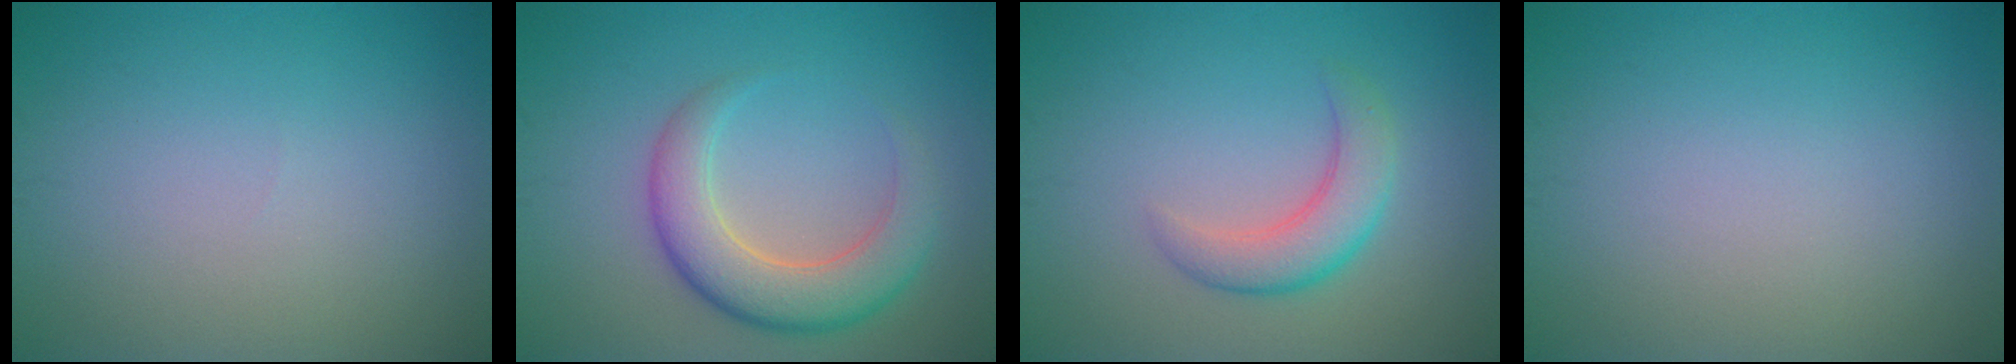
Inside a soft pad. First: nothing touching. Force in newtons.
{"total": 5.6, "press": 5.6, "slide": 0.3}
{"total": 3.6, "press": 3.6, "slide": 0.2}
{"total": 0.0}